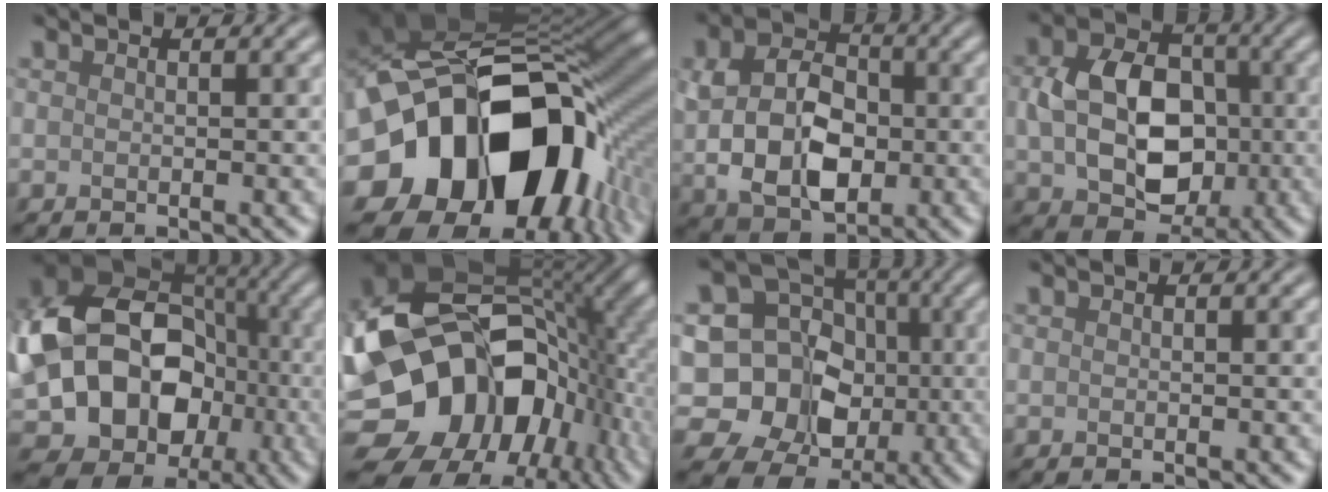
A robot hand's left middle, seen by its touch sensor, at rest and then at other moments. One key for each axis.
{"total": 19.6, "fx": -4.9, "fy": 13.9, "fz": 12.8, "tx": -0.253, "ty": -0.044, "tz": -0.060}
{"total": 8.2, "fx": -0.1, "fy": 5.7, "fz": 5.8, "tx": -0.119, "ty": -0.002, "tz": -0.003}
{"total": 9.2, "fx": -0.5, "fy": 6.8, "fz": 6.3, "tx": -0.122, "ty": 0.002, "tz": -0.006}
{"total": 20.2, "fx": -1.3, "fy": 16.7, "fz": 11.2, "tx": -0.202, "ty": -0.028, "tz": -0.022}
{"total": 19.6, "fx": -3.2, "fy": 14.1, "fz": 13.2, "tx": -0.252, "ty": -0.014, "tz": -0.042}
{"total": 14.2, "fx": -0.1, "fy": 12.9, "fz": 5.9, "tx": -0.139, "ty": 0.040, "tz": -0.024}
{"total": 0.0}